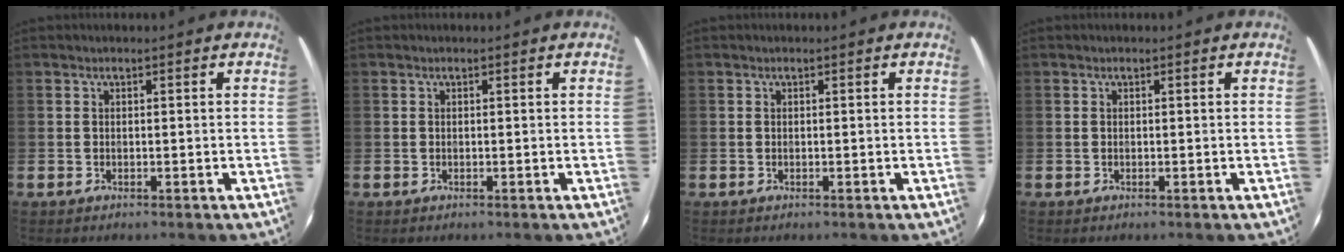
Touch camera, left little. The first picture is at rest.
{"total": 0.0}
{"total": 0.0}
{"total": 0.0}